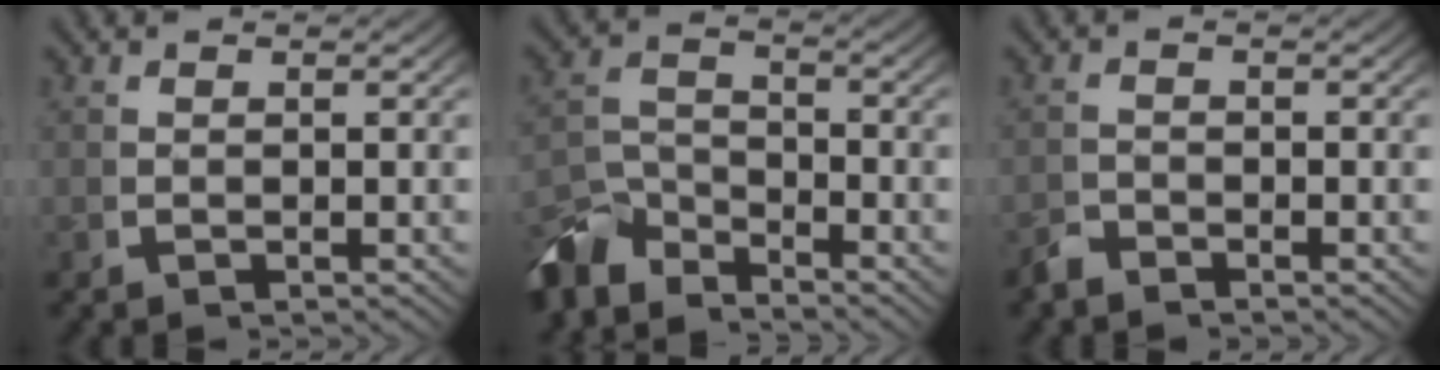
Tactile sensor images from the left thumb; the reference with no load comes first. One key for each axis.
{"total": 6.2, "fx": -4.2, "fy": 3.4, "fz": 3.1, "tx": -0.047, "ty": -0.019, "tz": -0.073}
{"total": 1.3, "fx": -1.3, "fy": 0.3, "fz": 0.0, "tx": 0.004, "ty": -0.008, "tz": -0.028}